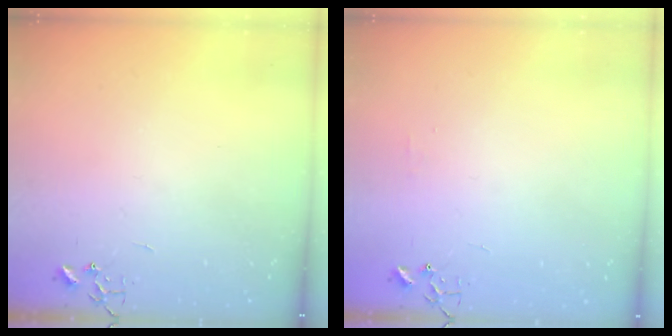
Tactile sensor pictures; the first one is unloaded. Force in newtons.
{"total": 3.8, "press": 3.7, "slide": 0.6}